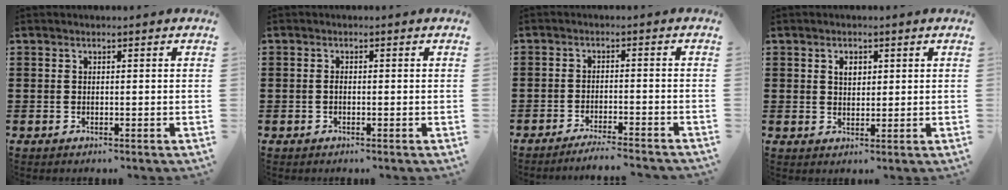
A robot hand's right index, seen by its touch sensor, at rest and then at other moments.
{"total": 0.7, "force": [-0.3, 0.4, 0.5], "torque": [-0.012, -0.003, -0.005]}
{"total": 3.2, "force": [-3.2, -0.5, 0.6], "torque": [-0.012, -0.004, -0.064]}
{"total": 2.0, "force": [0.7, 1.3, 1.4], "torque": [-0.024, 0.001, 0.011]}